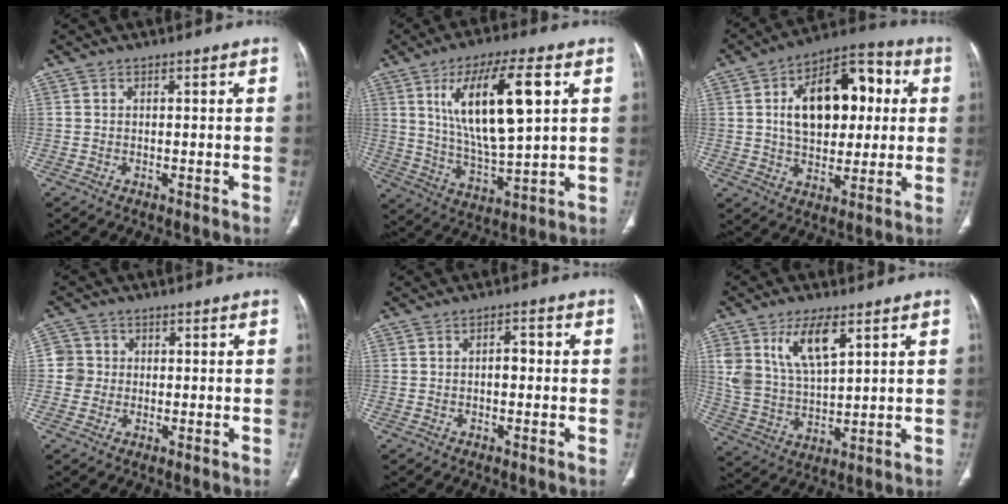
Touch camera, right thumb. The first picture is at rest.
{"total": 17.8, "force": [5.5, 5.6, 16.0], "torque": [-0.277, -0.015, 0.104]}
{"total": 19.0, "force": [3.5, 11.4, 14.7], "torque": [-0.189, 0.020, 0.054]}
{"total": 4.0, "force": [0.0, 4.0, 0.3], "torque": [0.023, 0.009, -0.005]}
{"total": 2.6, "force": [-0.1, 1.4, 2.1], "torque": [-0.023, 0.010, -0.006]}
{"total": 11.6, "force": [5.7, 5.4, 8.6], "torque": [-0.155, -0.022, 0.120]}